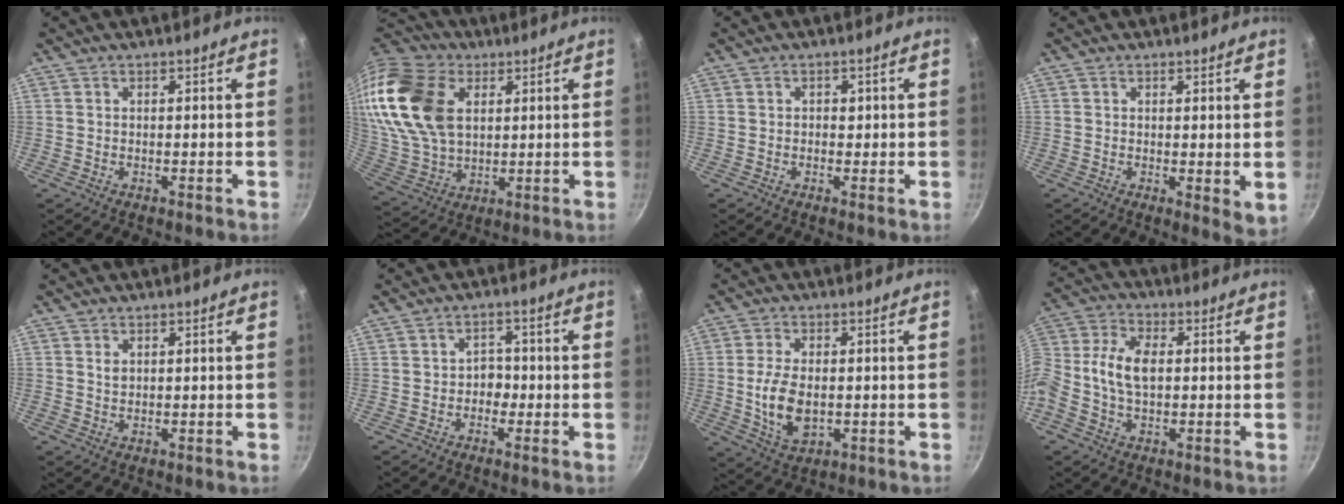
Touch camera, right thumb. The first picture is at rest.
{"total": 23.7, "force": [7.2, 15.9, 16.0], "torque": [-0.333, -0.002, 0.140]}
{"total": 1.5, "force": [0.0, 1.3, 0.7], "torque": [-0.001, 0.000, -0.002]}
{"total": 4.2, "force": [0.9, 1.7, 3.7], "torque": [-0.047, -0.008, 0.014]}
{"total": 1.1, "force": [0.4, 0.8, 0.6], "torque": [-0.009, 0.000, 0.008]}
{"total": 3.0, "force": [-1.0, 2.5, 1.4], "torque": [0.008, 0.017, -0.019]}
{"total": 9.0, "force": [-0.7, 5.2, 7.2], "torque": [-0.135, -0.002, -0.007]}
{"total": 9.8, "force": [-0.1, 6.0, 7.7], "torque": [-0.167, 0.026, -0.022]}